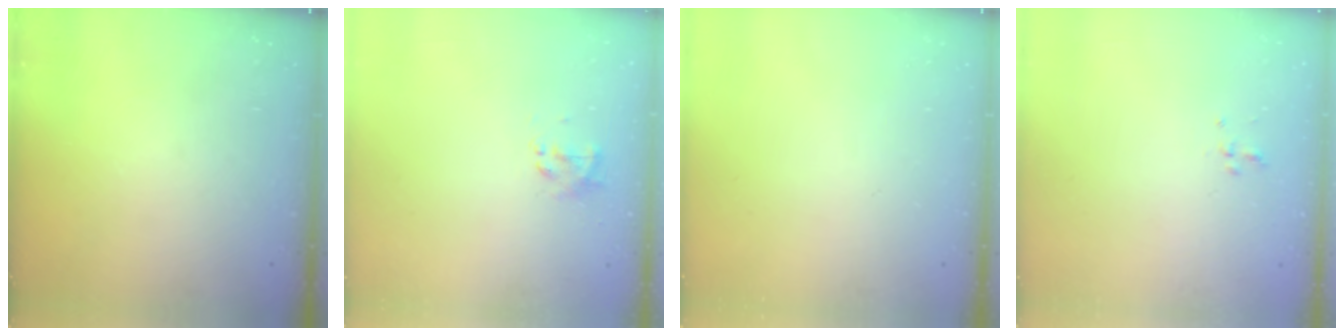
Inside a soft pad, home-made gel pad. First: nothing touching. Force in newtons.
{"total": 2.3, "press": 2.2, "slide": 0.7}
{"total": 0.0}
{"total": 2.0, "press": 1.8, "slide": 0.9}